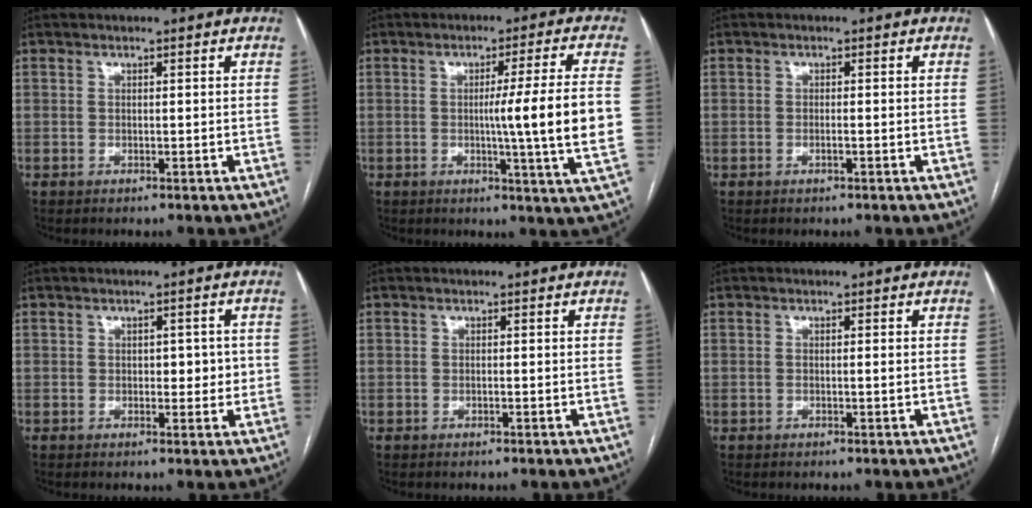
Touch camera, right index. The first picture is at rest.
{"total": 11.8, "force": [-0.5, -2.0, 11.6], "torque": [-0.168, -0.014, -0.008]}
{"total": 0.8, "force": [-0.3, 0.0, 0.7], "torque": [-0.016, -0.001, -0.004]}
{"total": 3.3, "force": [0.0, 2.0, 2.7], "torque": [-0.027, 0.007, 0.002]}
{"total": 0.0}
{"total": 0.6, "force": [-0.1, -0.2, 0.6], "torque": [-0.011, -0.001, -0.002]}